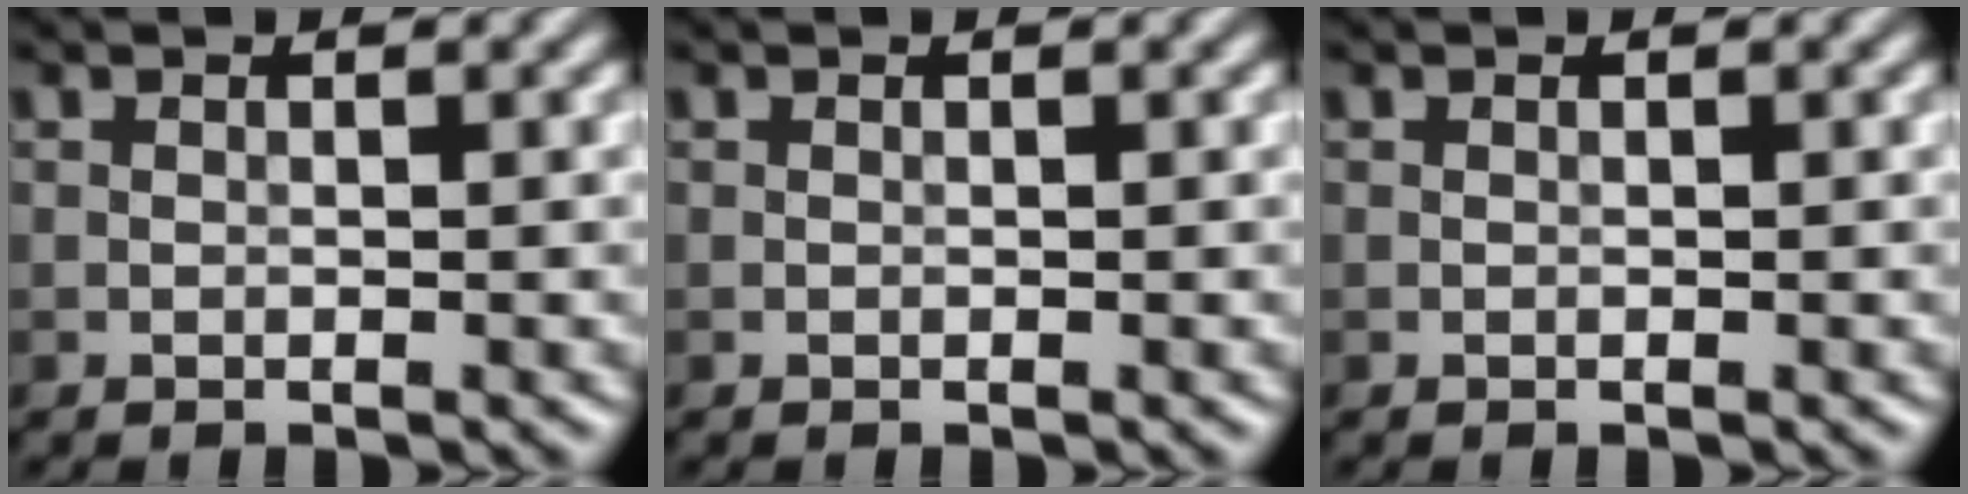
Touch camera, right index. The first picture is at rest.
{"total": 0.0}
{"total": 0.0}